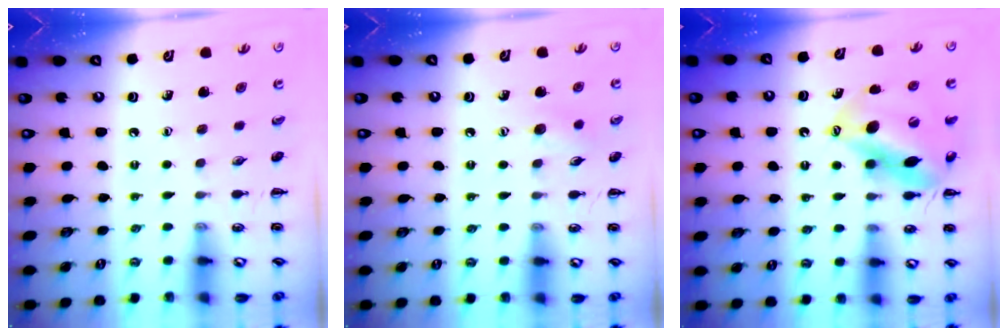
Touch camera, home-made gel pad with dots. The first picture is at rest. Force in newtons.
{"total": 6.3, "press": 6.2, "slide": 1.2}
{"total": 14.2, "press": 13.7, "slide": 3.6}